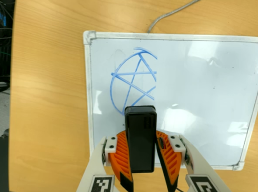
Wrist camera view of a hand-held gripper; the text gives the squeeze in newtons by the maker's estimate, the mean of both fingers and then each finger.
{"total": 8.7, "left": 8.5, "right": 8.8}